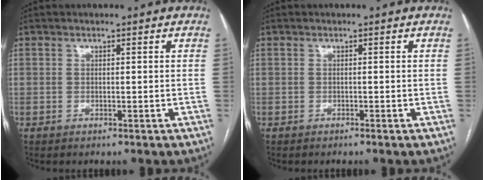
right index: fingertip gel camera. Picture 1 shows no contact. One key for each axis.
{"total": 0.0}